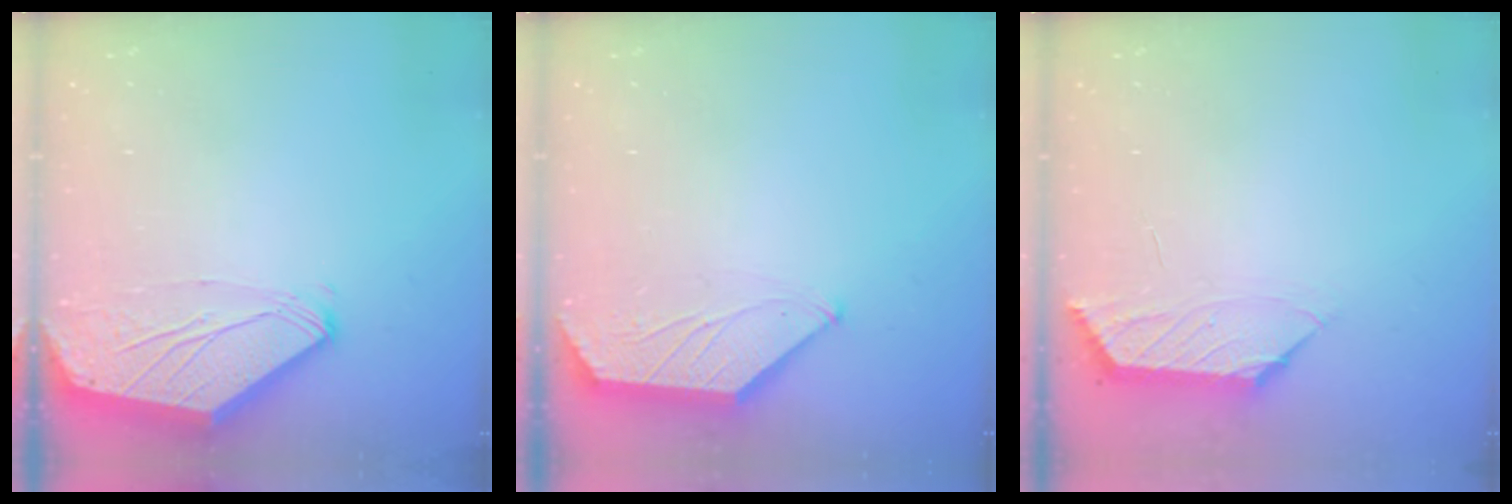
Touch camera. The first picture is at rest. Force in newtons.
{"total": 1.8, "press": 1.7, "slide": 0.3}
{"total": 0.8, "press": 0.7, "slide": 0.4}